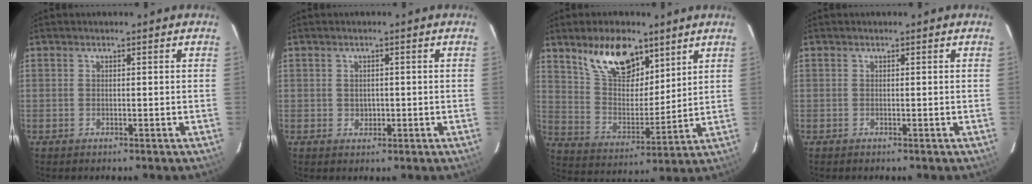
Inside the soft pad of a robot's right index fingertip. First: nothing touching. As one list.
[{"total": 1.7, "force": [-0.1, 1.6, 0.5], "torque": [-0.005, 0.004, 0.002]}, {"total": 14.4, "force": [9.3, 6.8, 8.6], "torque": [-0.153, 0.009, 0.177]}, {"total": 0.0}]